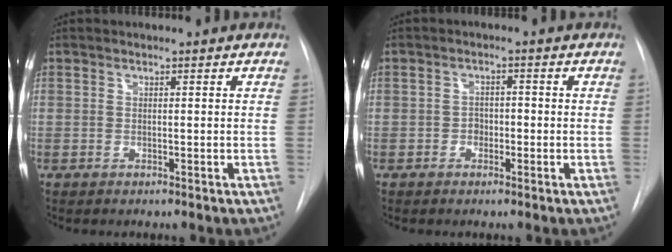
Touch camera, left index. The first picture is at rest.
{"total": 2.1, "force": [-1.5, 1.2, 0.8], "torque": [-0.005, 0.002, -0.024]}